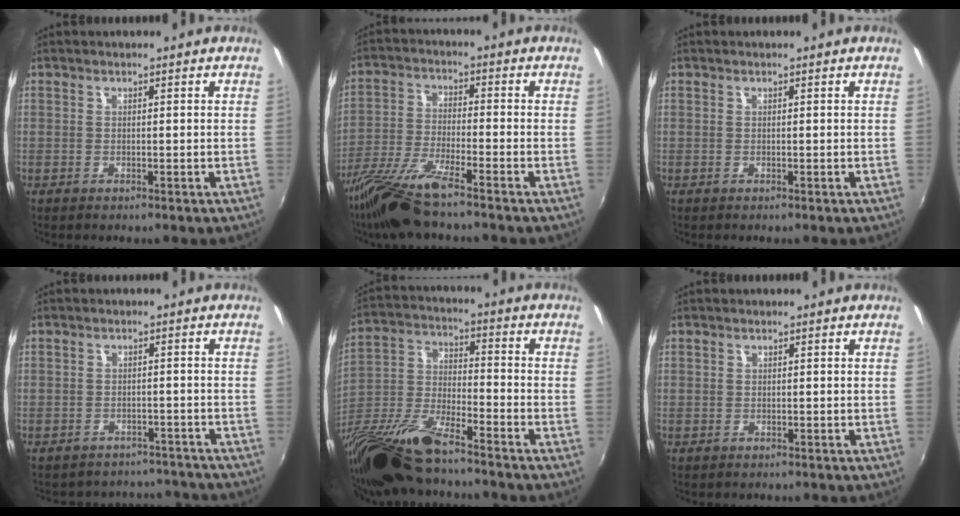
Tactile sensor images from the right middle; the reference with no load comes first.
{"total": 11.5, "force": [-9.3, 0.5, 6.8], "torque": [-0.147, -0.028, -0.177]}
{"total": 0.0}
{"total": 8.6, "force": [-7.2, 4.6, 0.8], "torque": [-0.014, 0.038, -0.083]}
{"total": 18.7, "force": [-14.2, 3.9, 11.4], "torque": [-0.244, -0.041, -0.276]}
{"total": 1.1, "force": [-0.2, 1.1, 0.0], "torque": [0.000, 0.003, 0.001]}